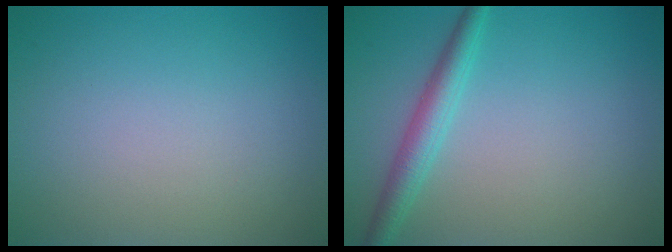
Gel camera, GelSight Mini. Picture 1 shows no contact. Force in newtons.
{"total": 2.8, "press": 2.8, "slide": 0.1}